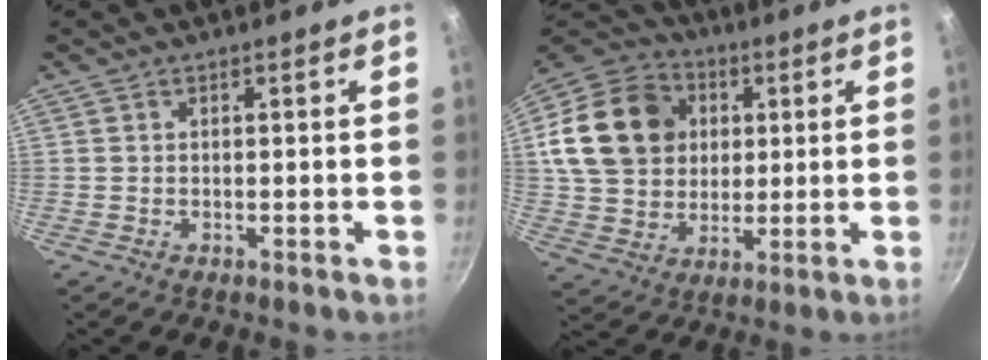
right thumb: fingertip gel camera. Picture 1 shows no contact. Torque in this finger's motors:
{"motor_torque": [1.04, 3.70, 1.16, -0.60, 0.16]}